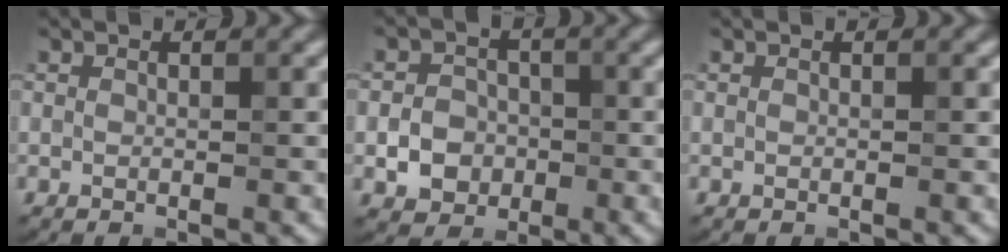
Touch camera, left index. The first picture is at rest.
{"total": 3.2, "force": [-0.9, 2.8, 1.4], "torque": [-0.015, 0.001, -0.017]}
{"total": 0.0}